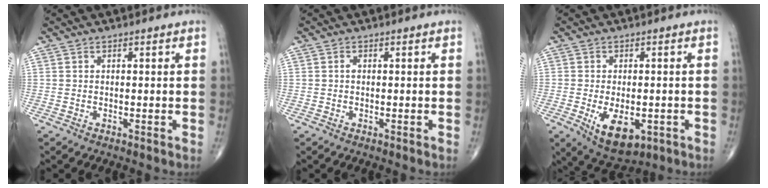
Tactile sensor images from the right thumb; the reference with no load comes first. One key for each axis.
{"total": 0.7, "fx": 0.0, "fy": 0.5, "fz": 0.5, "tx": -0.008, "ty": 0.001, "tz": -0.001}
{"total": 9.3, "fx": -2.9, "fy": 5.1, "fz": 7.3, "tx": -0.104, "ty": -0.007, "tz": -0.030}